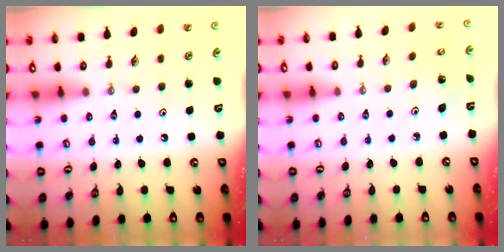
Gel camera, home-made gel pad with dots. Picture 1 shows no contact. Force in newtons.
{"total": 2.6, "press": 2.6, "slide": 0.2}